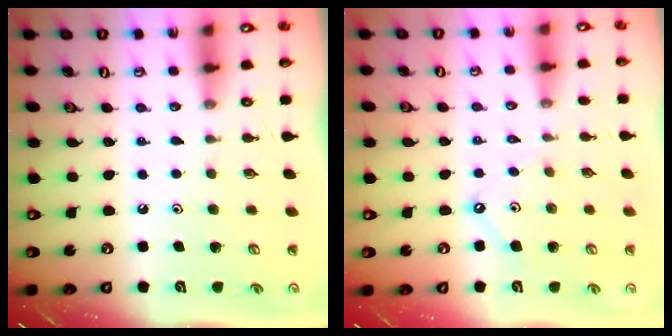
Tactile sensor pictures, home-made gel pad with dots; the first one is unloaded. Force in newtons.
{"total": 4.1, "press": 4.1, "slide": 0.5}